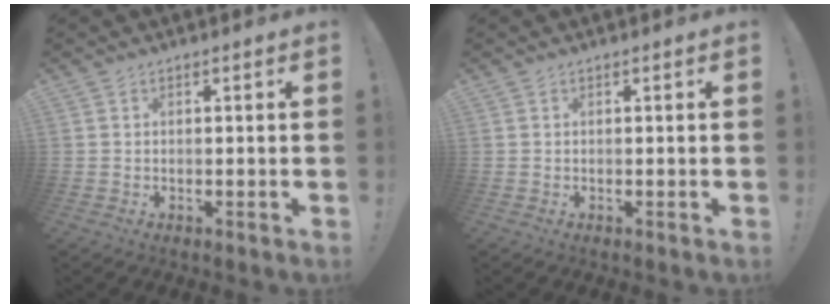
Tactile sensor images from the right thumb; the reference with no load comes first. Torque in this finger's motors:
{"motor_torque": [0.00, 0.00, 0.00, 0.00, 0.00]}